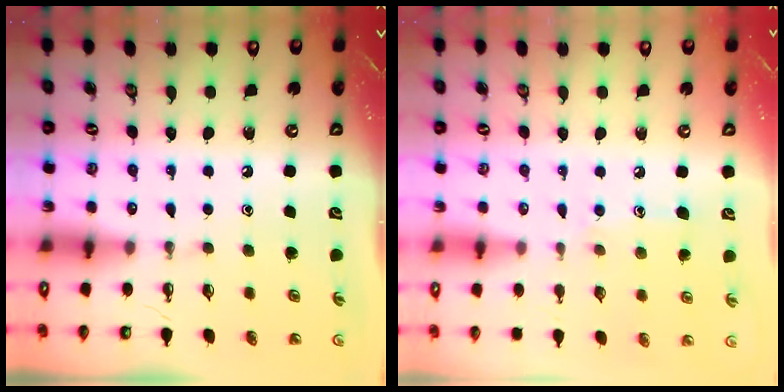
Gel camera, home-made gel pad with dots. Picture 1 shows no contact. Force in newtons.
{"total": 5.7, "press": 5.6, "slide": 0.6}